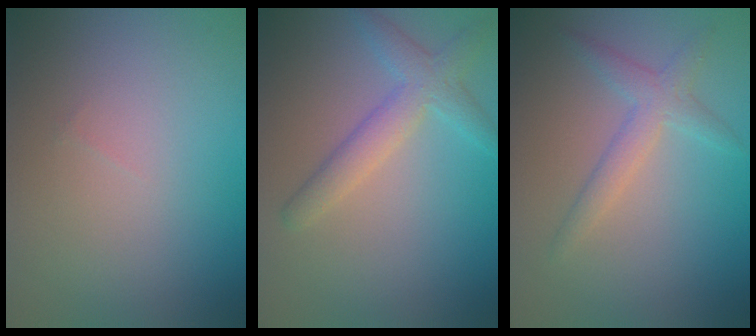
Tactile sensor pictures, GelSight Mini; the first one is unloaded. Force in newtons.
{"total": 3.1, "press": 3.1, "slide": 0.2}
{"total": 2.4, "press": 2.4, "slide": 0.0}